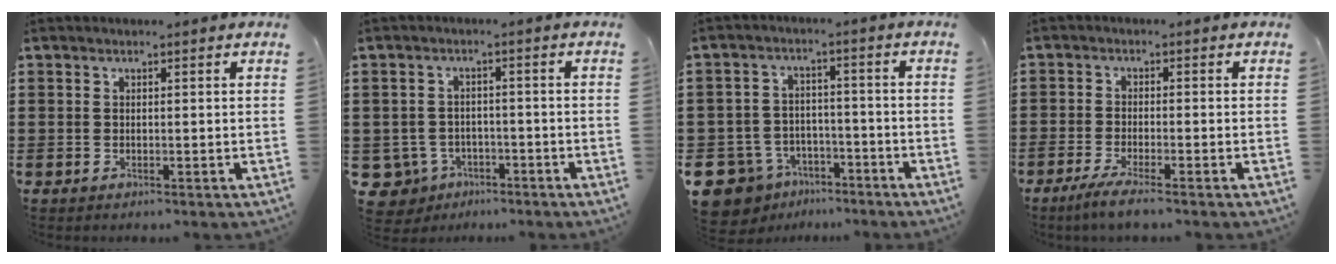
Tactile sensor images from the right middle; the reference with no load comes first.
{"total": 3.8, "force": [-2.7, 2.5, 1.1], "torque": [-0.054, -0.004, -0.063]}
{"total": 7.0, "force": [-5.4, 4.1, 1.5], "torque": [-0.069, 0.014, -0.113]}
{"total": 3.1, "force": [-2.5, -0.1, 1.8], "torque": [-0.045, -0.009, -0.050]}